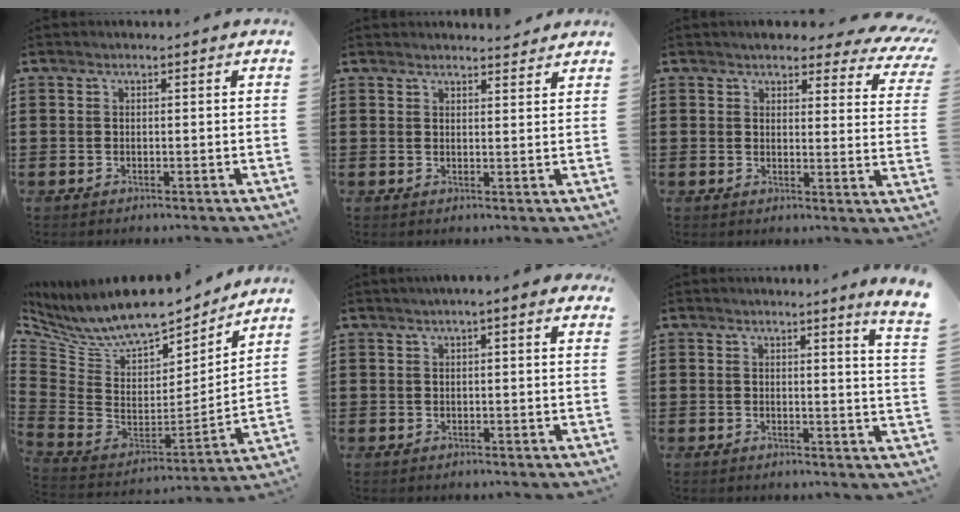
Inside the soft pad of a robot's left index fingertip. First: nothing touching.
{"total": 2.2, "force": [2.2, 0.0, 0.0], "torque": [-0.006, -0.002, 0.043]}
{"total": 4.1, "force": [3.7, 1.3, 1.1], "torque": [-0.023, -0.015, 0.062]}
{"total": 9.4, "force": [8.0, 2.7, 4.1], "torque": [-0.120, -0.057, 0.141]}
{"total": 1.2, "force": [0.5, 0.2, 1.1], "torque": [-0.022, 0.001, 0.008]}
{"total": 2.5, "force": [1.9, -1.3, 0.9], "torque": [-0.022, -0.018, 0.031]}